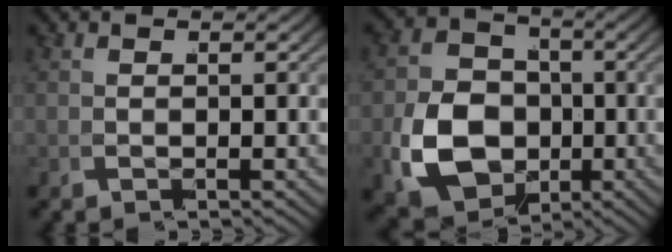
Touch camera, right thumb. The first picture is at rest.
{"total": 12.3, "force": [-2.3, 10.0, 6.9], "torque": [-0.153, -0.044, -0.023]}